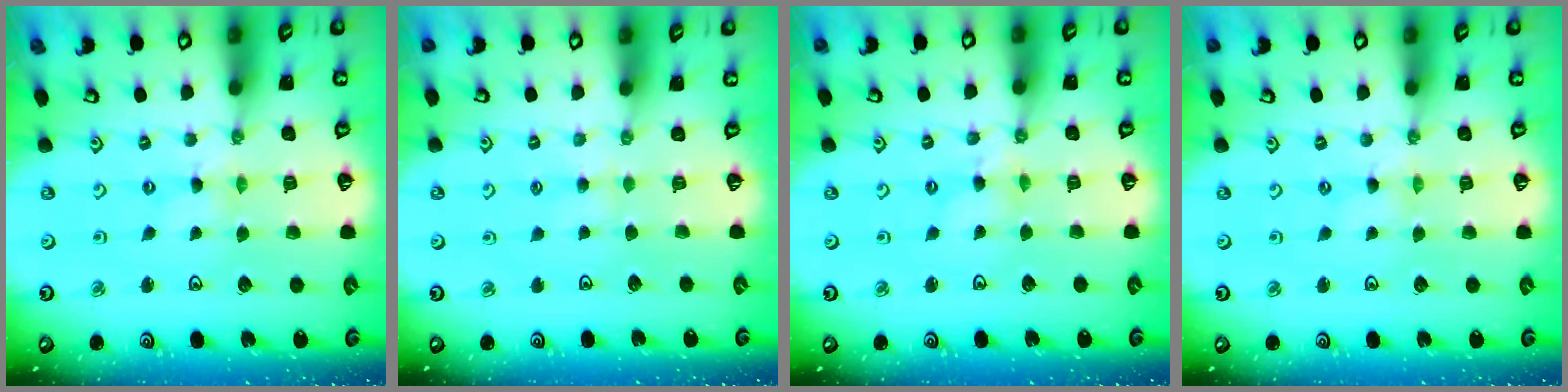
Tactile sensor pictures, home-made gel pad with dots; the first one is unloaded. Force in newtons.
{"total": 2.3, "press": 2.3, "slide": 0.4}
{"total": 2.5, "press": 2.5, "slide": 0.2}
{"total": 0.0}